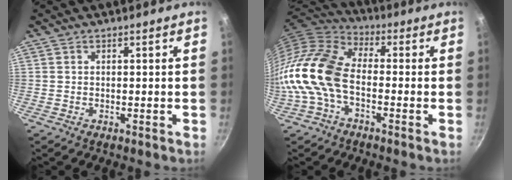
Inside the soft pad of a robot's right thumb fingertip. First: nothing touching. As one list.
[{"total": 13.9, "force": [-3.2, 8.4, 10.7], "torque": [-0.196, 0.035, -0.081]}]